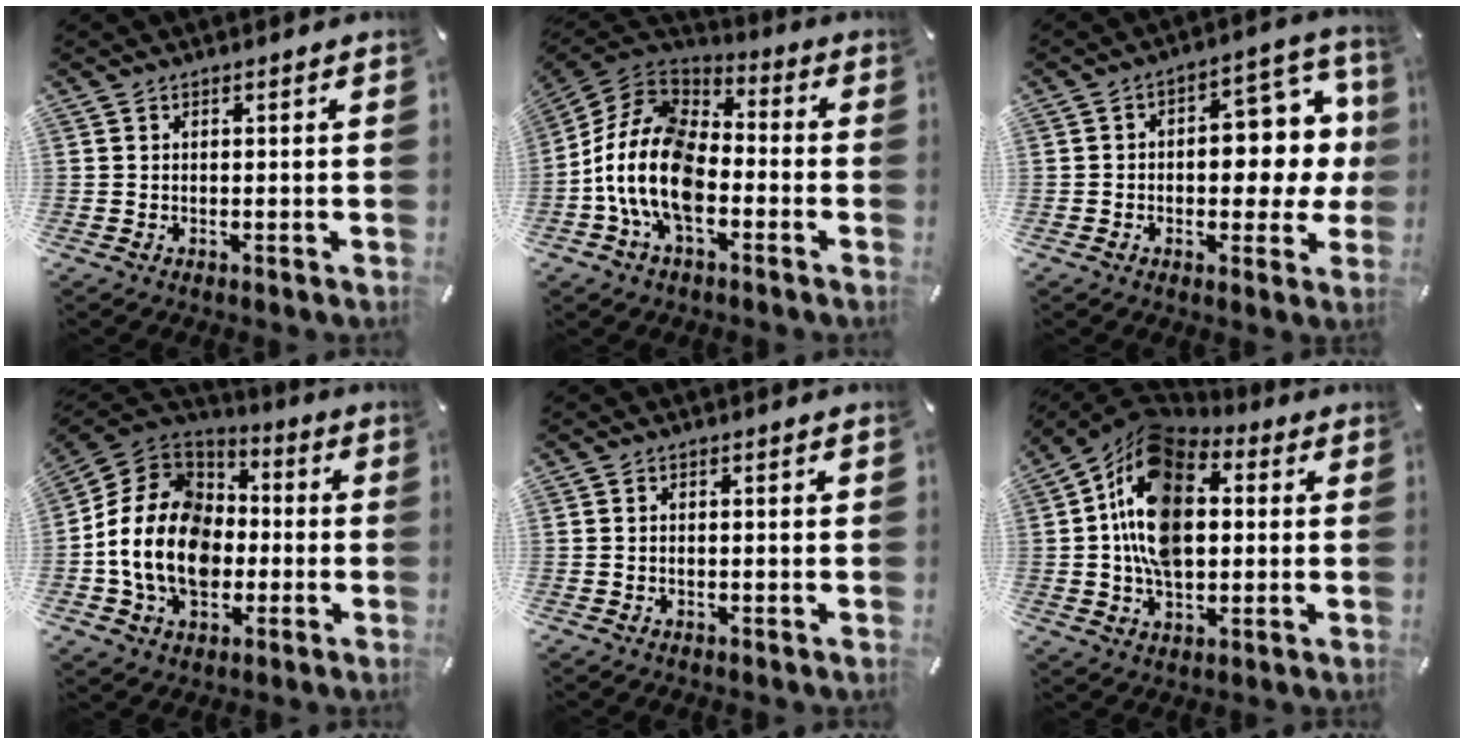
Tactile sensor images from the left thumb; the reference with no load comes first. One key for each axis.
{"total": 16.4, "fx": -6.8, "fy": 9.7, "fz": 11.4, "tx": -0.253, "ty": 0.021, "tz": -0.130}
{"total": 12.8, "fx": 0.7, "fy": 7.9, "fz": 10.1, "tx": -0.117, "ty": -0.018, "tz": 0.013}
{"total": 17.7, "fx": -4.0, "fy": 13.8, "fz": 10.4, "tx": -0.246, "ty": 0.021, "tz": -0.078}
{"total": 1.3, "fx": -0.1, "fy": 0.5, "fz": 1.1, "tx": -0.021, "ty": 0.001, "tz": -0.002}
{"total": 17.9, "fx": 2.2, "fy": 12.1, "fz": 12.9, "tx": -0.262, "ty": -0.003, "tz": 0.033}